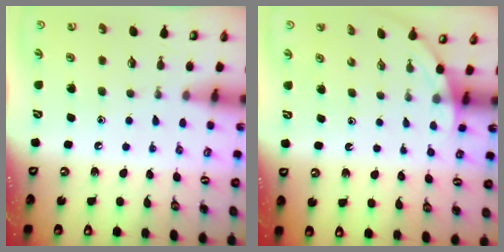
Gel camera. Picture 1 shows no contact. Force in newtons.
{"total": 1.7, "press": 1.7, "slide": 0.0}